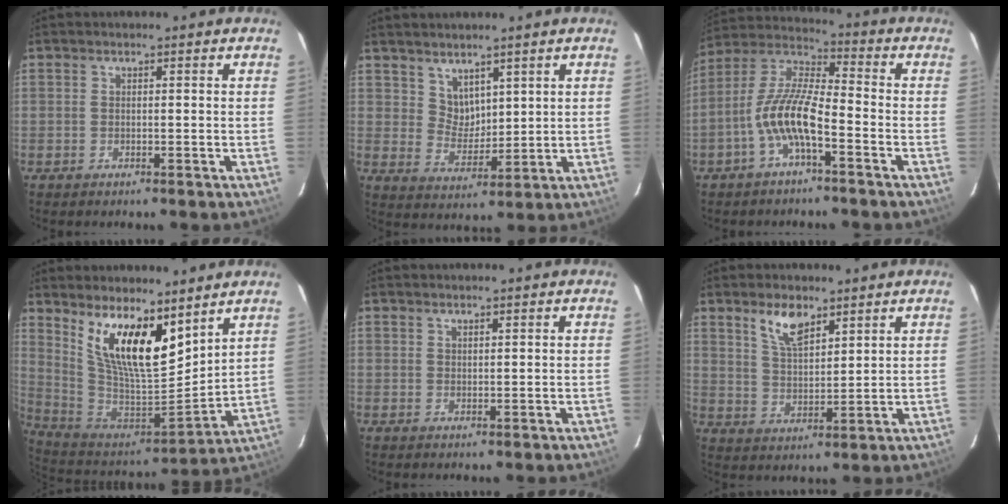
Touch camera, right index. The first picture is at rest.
{"total": 5.2, "force": [3.8, 3.2, 1.5], "torque": [-0.018, 0.001, 0.080]}
{"total": 10.5, "force": [-4.5, 2.8, 9.1], "torque": [-0.196, 0.009, -0.090]}
{"total": 16.9, "force": [9.7, 5.8, 12.6], "torque": [-0.224, -0.006, 0.191]}
{"total": 0.9, "force": [0.8, 0.3, 0.3], "torque": [-0.005, 0.001, 0.015]}
{"total": 7.0, "force": [4.6, 2.9, 4.3], "torque": [-0.077, 0.004, 0.092]}